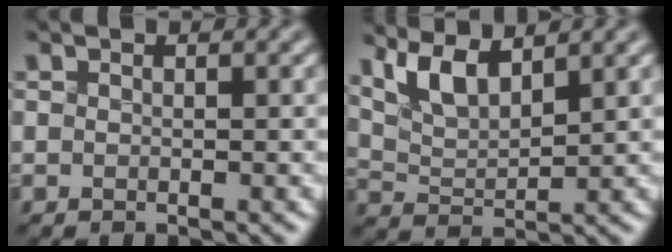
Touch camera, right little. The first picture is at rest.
{"total": 3.8, "force": [2.8, 0.9, 2.4], "torque": [-0.059, -0.002, 0.064]}